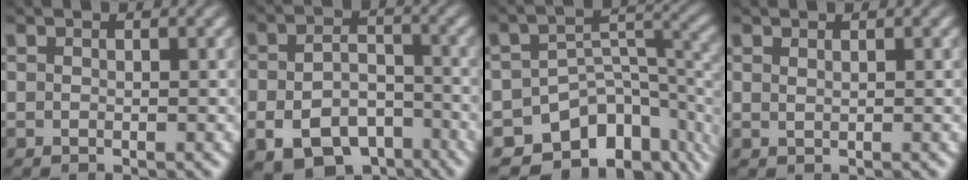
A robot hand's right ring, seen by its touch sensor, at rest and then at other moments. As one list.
[{"total": 8.1, "force": [-4.8, 5.4, 3.7], "torque": [-0.041, -0.029, -0.072]}, {"total": 12.0, "force": [-5.7, 8.3, 6.6], "torque": [-0.091, -0.026, -0.086]}, {"total": 1.1, "force": [0.7, -0.9, 0.0], "torque": [0.008, -0.003, 0.019]}]